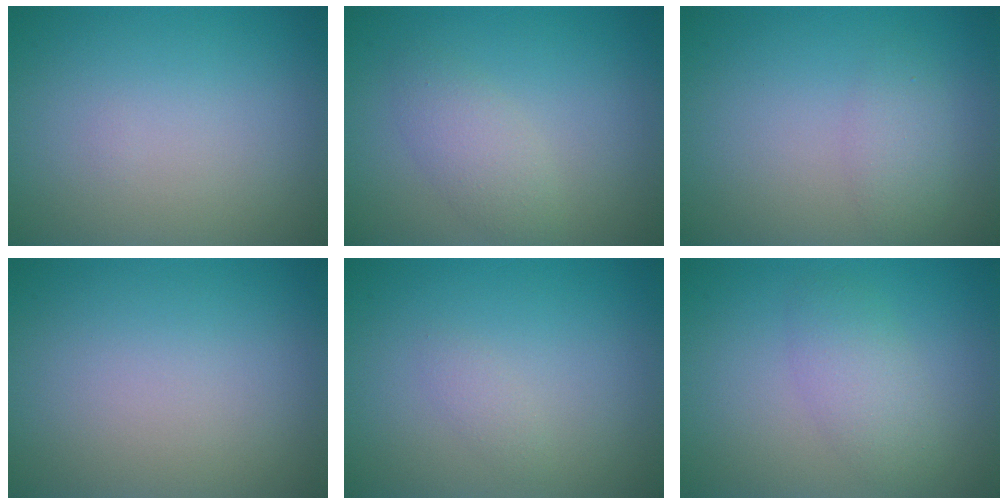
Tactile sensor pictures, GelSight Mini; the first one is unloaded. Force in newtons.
{"total": 2.4, "press": 2.4, "slide": 0.0}
{"total": 1.8, "press": 1.8, "slide": 0.1}
{"total": 0.0}
{"total": 0.8, "press": 0.8, "slide": 0.1}
{"total": 2.7, "press": 2.7, "slide": 0.3}